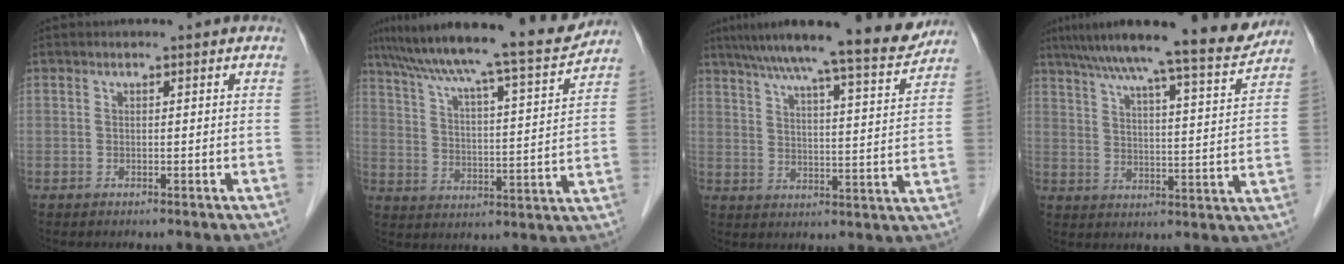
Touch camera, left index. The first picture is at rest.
{"total": 20.3, "force": [17.6, 0.9, 10.0], "torque": [-0.168, -0.005, 0.256]}
{"total": 16.5, "force": [14.4, 0.6, 8.0], "torque": [-0.116, -0.005, 0.201]}
{"total": 17.2, "force": [15.0, 0.5, 8.4], "torque": [-0.124, -0.005, 0.210]}